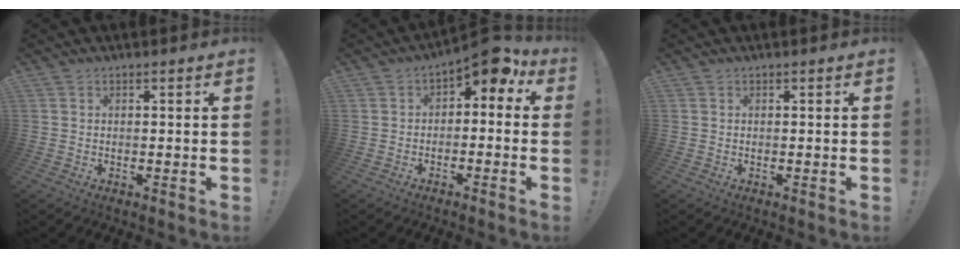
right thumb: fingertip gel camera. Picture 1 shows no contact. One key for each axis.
{"total": 5.8, "fx": 2.6, "fy": 3.0, "fz": 4.2, "tx": -0.049, "ty": -0.022, "tz": 0.047}
{"total": 0.0}